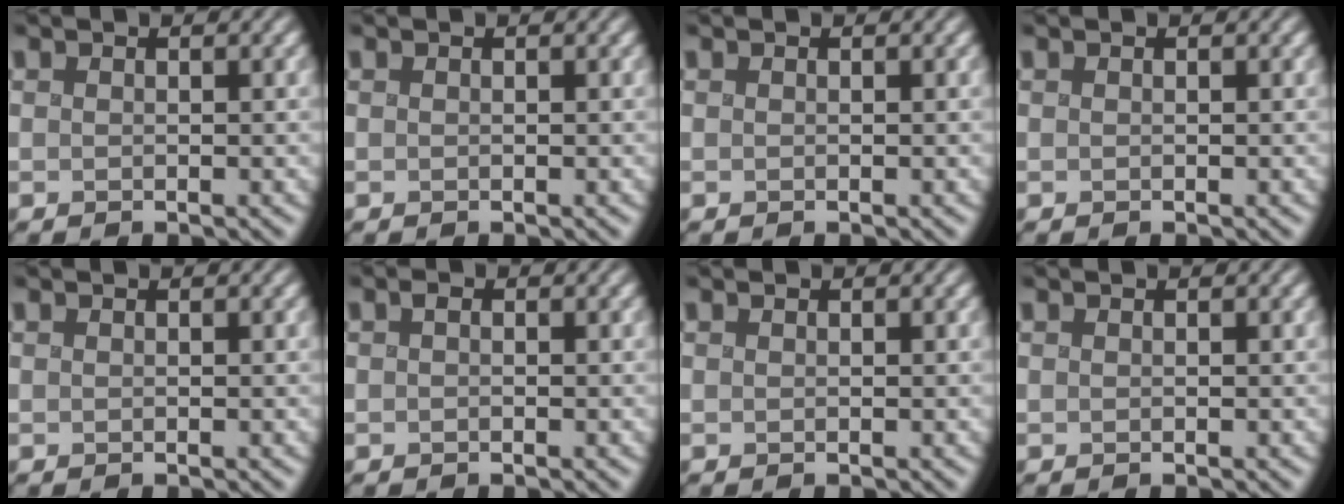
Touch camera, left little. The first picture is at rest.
{"total": 0.0}
{"total": 0.0}
{"total": 0.0}
{"total": 0.0}
{"total": 0.7, "force": [-0.2, 0.5, 0.4], "torque": [-0.006, 0.003, -0.005]}
{"total": 0.0}
{"total": 0.0}